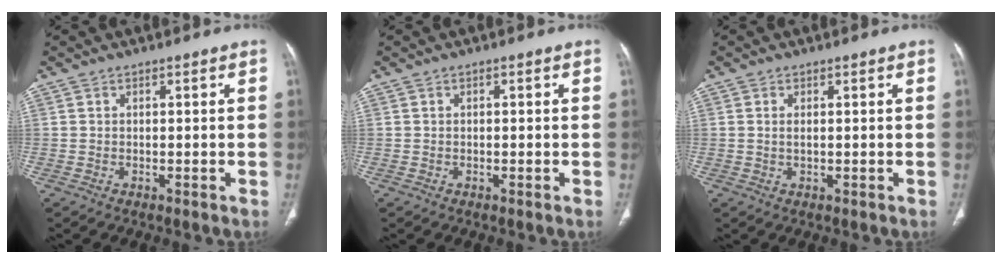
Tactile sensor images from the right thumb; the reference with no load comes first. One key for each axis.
{"total": 0.0}
{"total": 0.9, "fx": 0.2, "fy": 0.3, "fz": 0.8, "tx": -0.021, "ty": 0.001, "tz": 0.005}